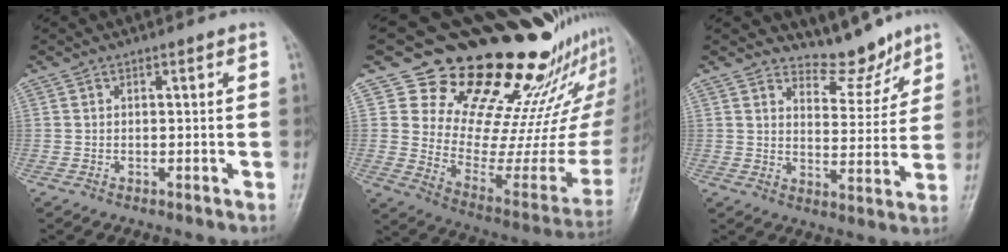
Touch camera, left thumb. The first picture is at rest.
{"total": 27.1, "force": [21.7, 9.7, 13.0], "torque": [-0.138, -0.176, 0.311]}
{"total": 7.5, "force": [6.8, 2.9, 1.3], "torque": [0.009, -0.059, 0.109]}